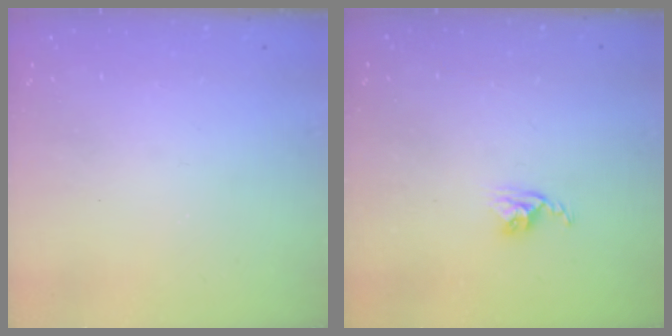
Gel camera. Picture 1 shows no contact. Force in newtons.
{"total": 3.8, "press": 3.8, "slide": 0.1}